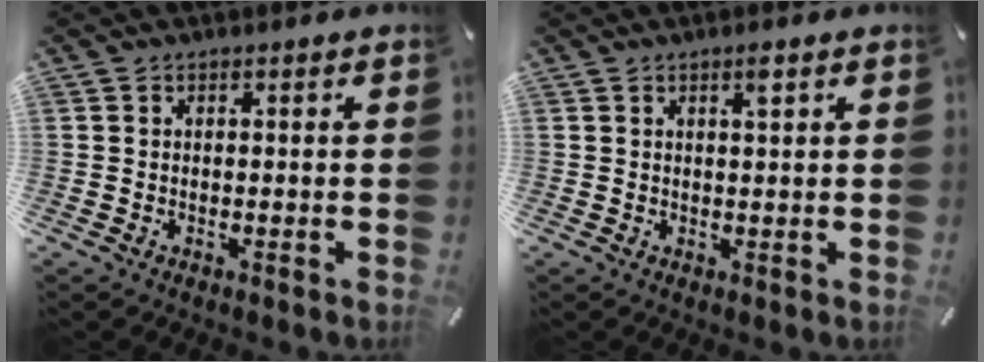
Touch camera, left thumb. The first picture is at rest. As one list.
[{"total": 2.2, "force": [1.2, 0.2, 1.8], "torque": [-0.039, 0.000, 0.020]}]